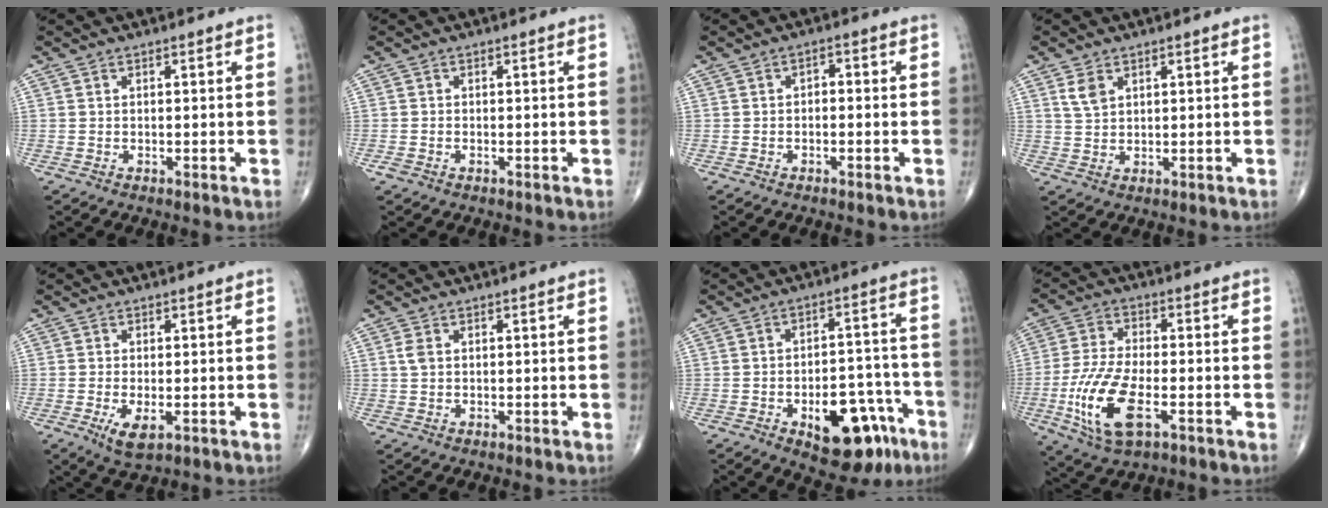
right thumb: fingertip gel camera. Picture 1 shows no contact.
{"total": 1.0, "force": [-0.5, 0.7, 0.6], "torque": [-0.015, 0.000, -0.010]}
{"total": 1.7, "force": [-0.4, 1.2, 1.2], "torque": [-0.010, 0.012, -0.012]}
{"total": 3.2, "force": [1.7, 1.9, 1.9], "torque": [-0.032, -0.004, 0.039]}
{"total": 4.4, "force": [-1.5, 1.8, 3.7], "torque": [-0.068, -0.010, -0.022]}
{"total": 1.7, "force": [0.4, 1.1, 1.2], "torque": [-0.029, 0.003, 0.009]}
{"total": 15.9, "force": [-7.7, 8.0, 11.5], "torque": [-0.123, 0.052, -0.096]}
{"total": 13.9, "force": [-4.4, 6.1, 11.7], "torque": [-0.246, 0.006, -0.079]}